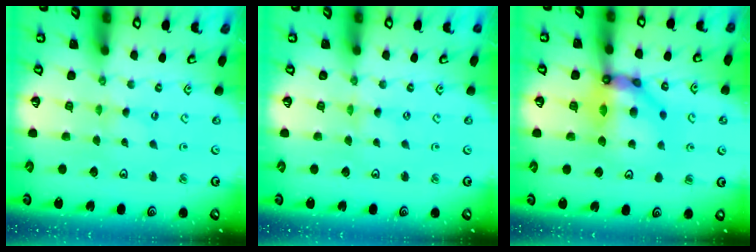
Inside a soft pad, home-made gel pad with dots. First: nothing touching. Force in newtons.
{"total": 0.0}
{"total": 13.5, "press": 13.4, "slide": 1.8}